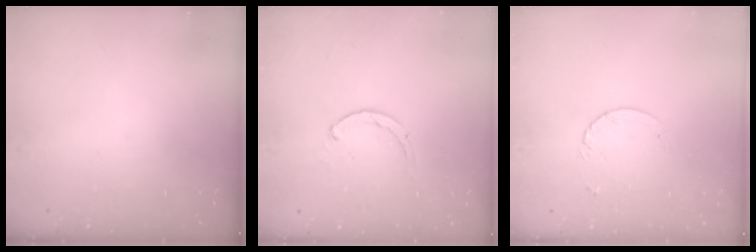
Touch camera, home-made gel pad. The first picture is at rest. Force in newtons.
{"total": 1.8, "press": 1.7, "slide": 0.5}
{"total": 3.9, "press": 3.9, "slide": 0.4}